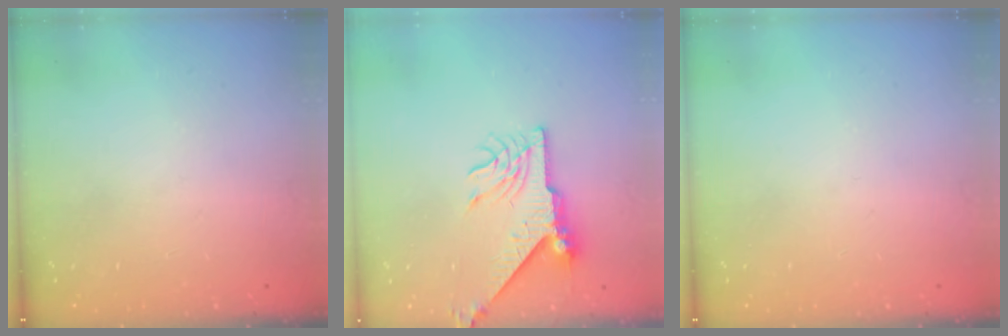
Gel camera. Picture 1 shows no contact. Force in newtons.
{"total": 8.5, "press": 8.4, "slide": 1.0}
{"total": 0.0}